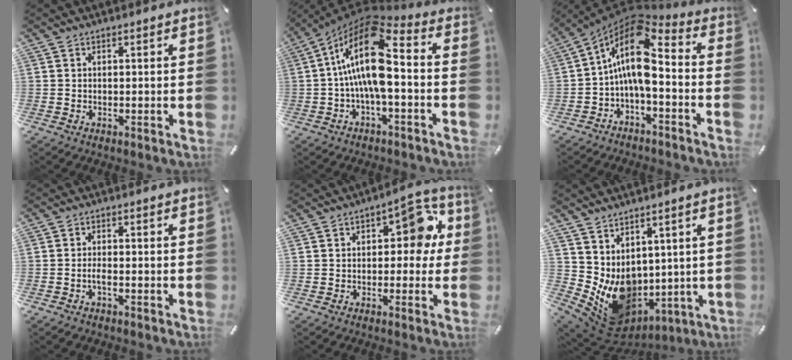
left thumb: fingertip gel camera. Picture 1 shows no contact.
{"total": 18.1, "force": [0.8, 7.7, 16.3], "torque": [-0.310, -0.013, 0.014]}
{"total": 13.6, "force": [0.4, 6.7, 11.8], "torque": [-0.232, -0.022, 0.004]}
{"total": 1.9, "force": [-1.1, 0.5, 1.5], "torque": [-0.028, 0.002, -0.019]}
{"total": 10.0, "force": [2.1, 5.8, 7.9], "torque": [-0.088, -0.007, 0.027]}
{"total": 9.8, "force": [1.6, 8.6, 4.2], "torque": [-0.092, -0.048, 0.044]}